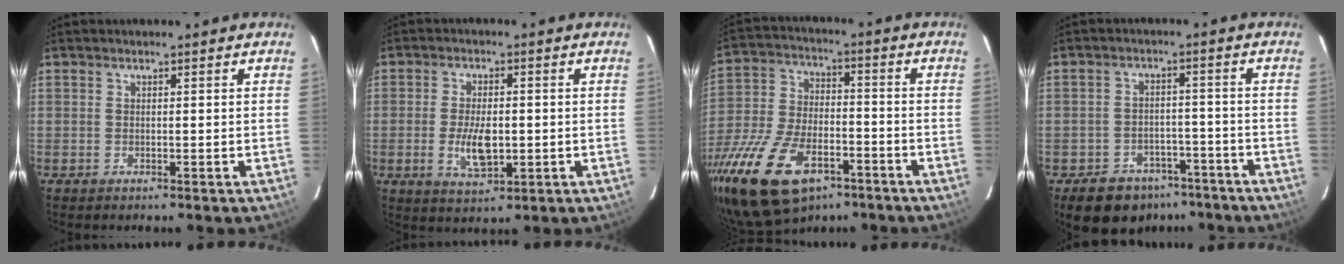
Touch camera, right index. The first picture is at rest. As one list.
[{"total": 7.2, "force": [-1.3, 3.6, 6.2], "torque": [-0.119, -0.011, -0.018]}, {"total": 23.4, "force": [-13.7, 12.3, 14.5], "torque": [-0.322, -0.030, -0.234]}, {"total": 12.0, "force": [-8.4, 7.5, 4.1], "torque": [-0.098, 0.018, -0.105]}]